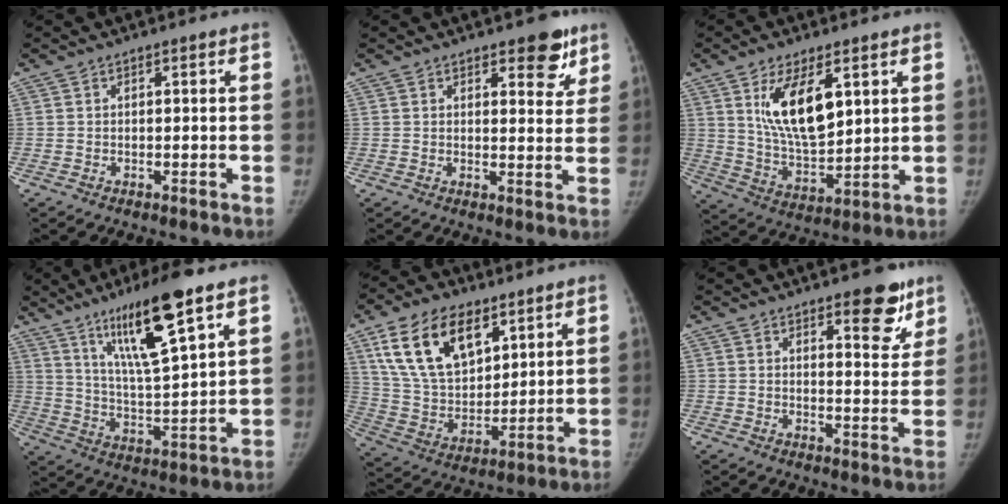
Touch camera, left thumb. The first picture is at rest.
{"total": 6.2, "force": [4.1, 2.8, 3.8], "torque": [-0.013, -0.022, 0.049]}
{"total": 13.4, "force": [5.2, 5.9, 10.8], "torque": [-0.170, -0.033, 0.107]}
{"total": 16.3, "force": [9.5, 2.3, 13.1], "torque": [-0.221, -0.052, 0.175]}
{"total": 18.8, "force": [9.8, 10.6, 12.1], "torque": [-0.185, -0.035, 0.190]}
{"total": 8.5, "force": [5.5, 3.2, 5.6], "torque": [-0.039, -0.033, 0.072]}